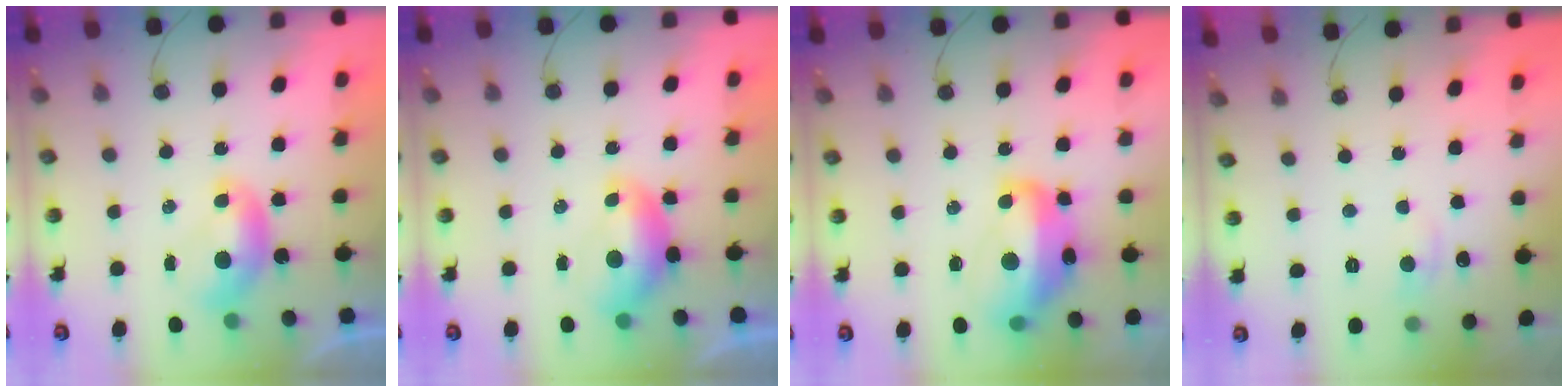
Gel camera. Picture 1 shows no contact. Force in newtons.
{"total": 0.0}
{"total": 10.6, "press": 10.4, "slide": 2.2}
{"total": 1.1, "press": 0.7, "slide": 0.8}